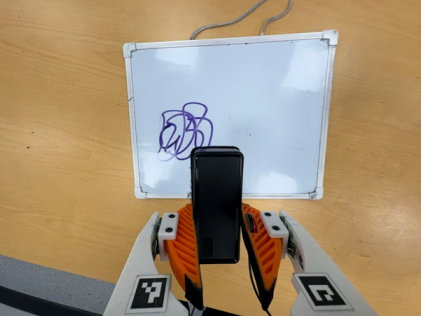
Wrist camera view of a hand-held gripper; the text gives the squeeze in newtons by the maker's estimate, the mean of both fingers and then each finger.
{"total": 4.5, "left": 3.3, "right": 5.7}